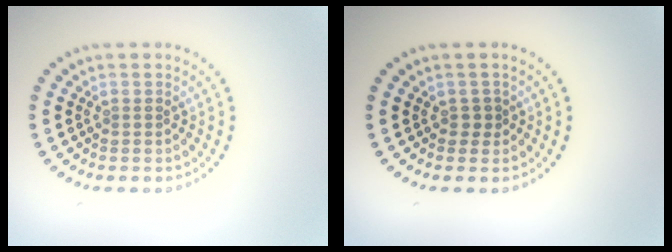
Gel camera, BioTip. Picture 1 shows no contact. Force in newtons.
{"total": 0.7, "press": 0.6, "slide": 0.4}